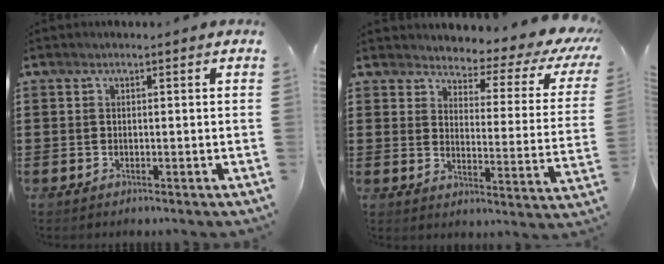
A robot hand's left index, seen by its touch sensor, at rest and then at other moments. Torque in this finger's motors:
{"motor_torque": [2.14, 0.00, 0.60, 0.04]}